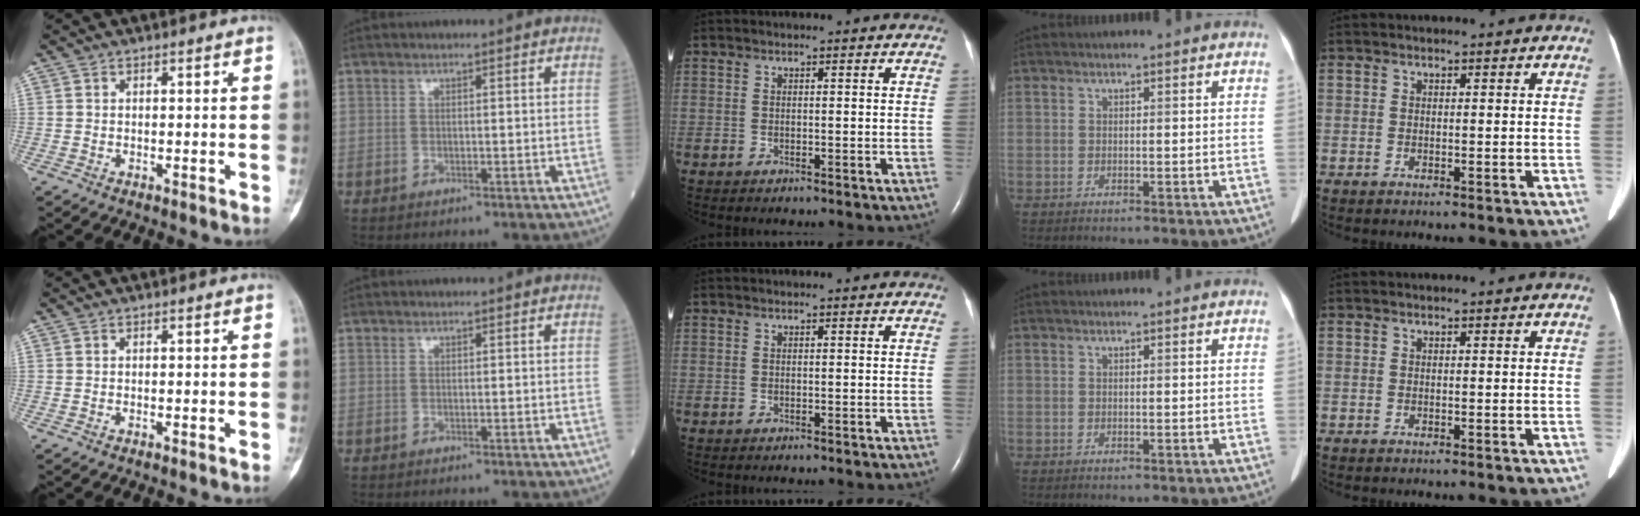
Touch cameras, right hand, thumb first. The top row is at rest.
{}